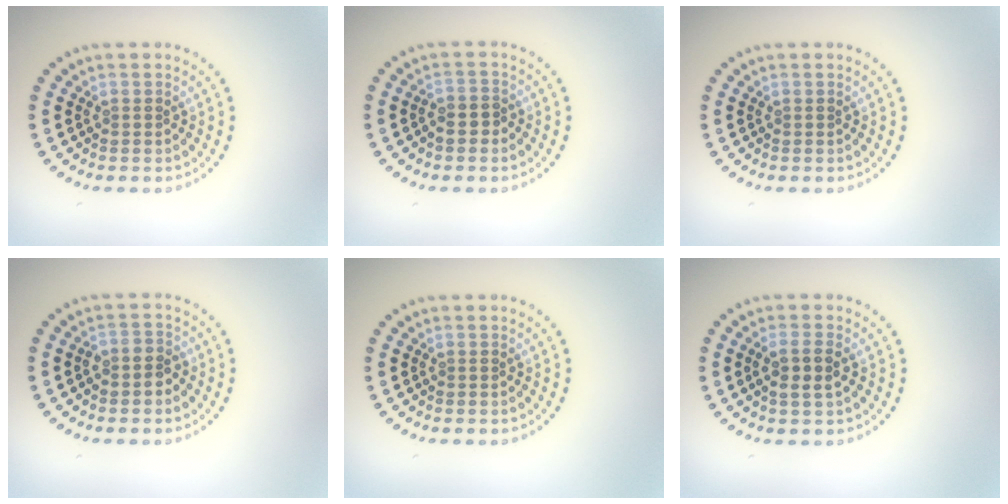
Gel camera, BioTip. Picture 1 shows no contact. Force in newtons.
{"total": 1.4, "press": 1.2, "slide": 0.6}
{"total": 0.0}
{"total": 1.9, "press": 1.7, "slide": 0.7}
{"total": 0.0}
{"total": 2.3, "press": 2.2, "slide": 0.8}